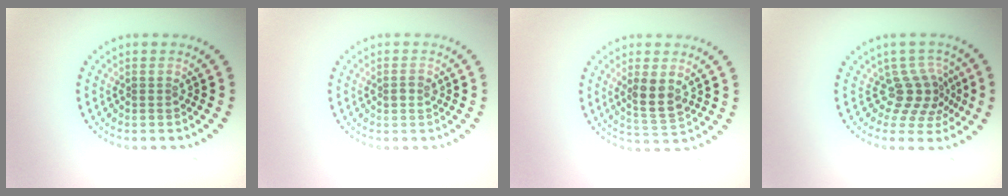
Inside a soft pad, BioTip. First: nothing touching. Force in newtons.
{"total": 1.0, "press": 1.0, "slide": 0.1}
{"total": 3.4, "press": 3.2, "slide": 1.0}
{"total": 3.4, "press": 2.4, "slide": 2.5}